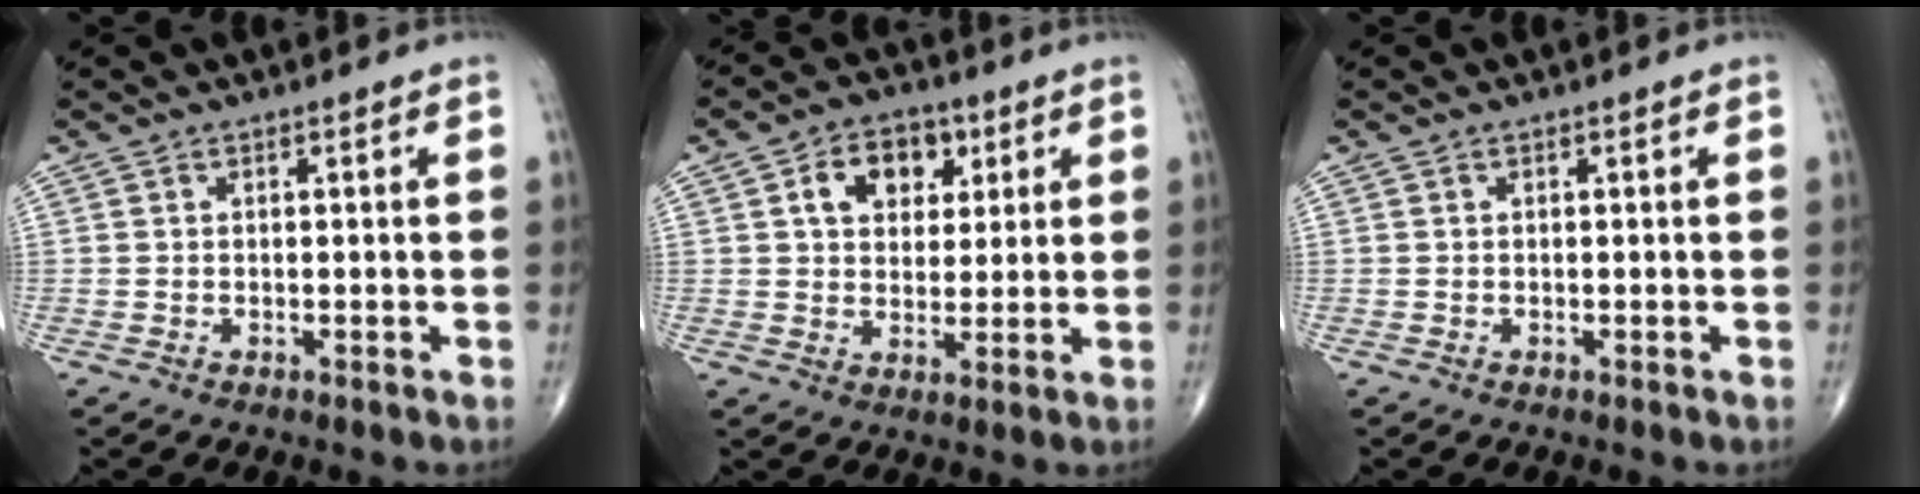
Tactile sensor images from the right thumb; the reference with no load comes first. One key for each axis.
{"total": 9.3, "fx": 3.3, "fy": 6.6, "fz": 5.7, "tx": -0.053, "ty": -0.004, "tz": 0.050}
{"total": 0.0}